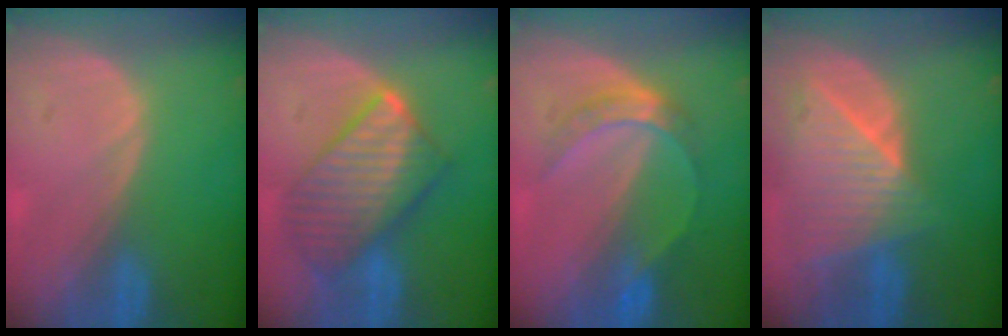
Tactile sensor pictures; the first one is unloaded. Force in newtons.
{"total": 10.2, "press": 10.2, "slide": 0.8}
{"total": 5.0, "press": 4.8, "slide": 1.4}
{"total": 9.2, "press": 8.2, "slide": 4.0}